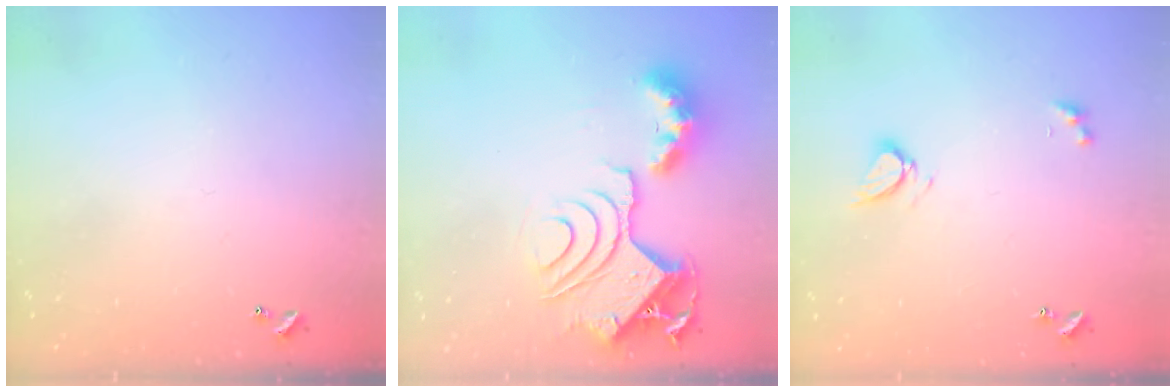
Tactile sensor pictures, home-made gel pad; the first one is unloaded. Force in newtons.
{"total": 14.2, "press": 14.2, "slide": 1.6}
{"total": 5.1, "press": 5.1, "slide": 0.5}